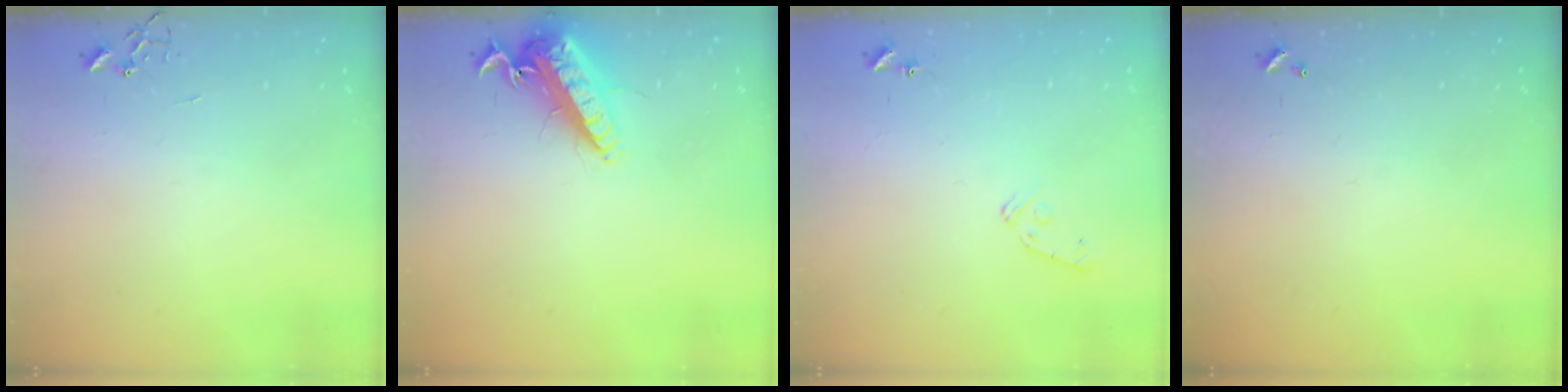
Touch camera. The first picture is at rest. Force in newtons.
{"total": 14.6, "press": 14.4, "slide": 2.8}
{"total": 8.0, "press": 7.9, "slide": 0.7}
{"total": 0.0}